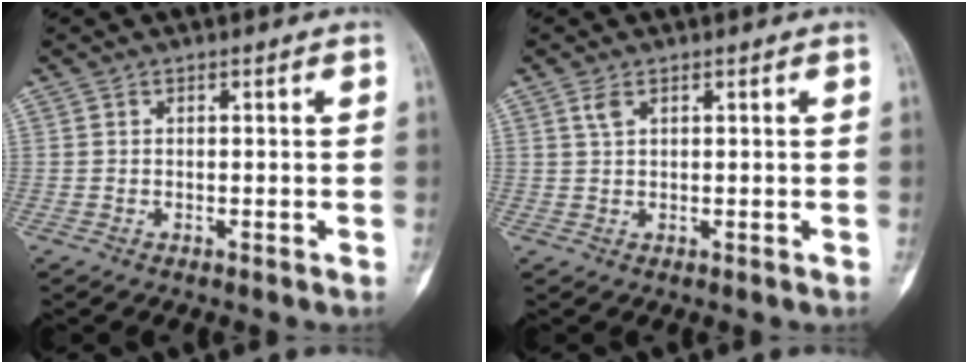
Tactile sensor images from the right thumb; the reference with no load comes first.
{"total": 1.7, "force": [0.9, 0.7, 1.2], "torque": [-0.029, 0.005, 0.022]}